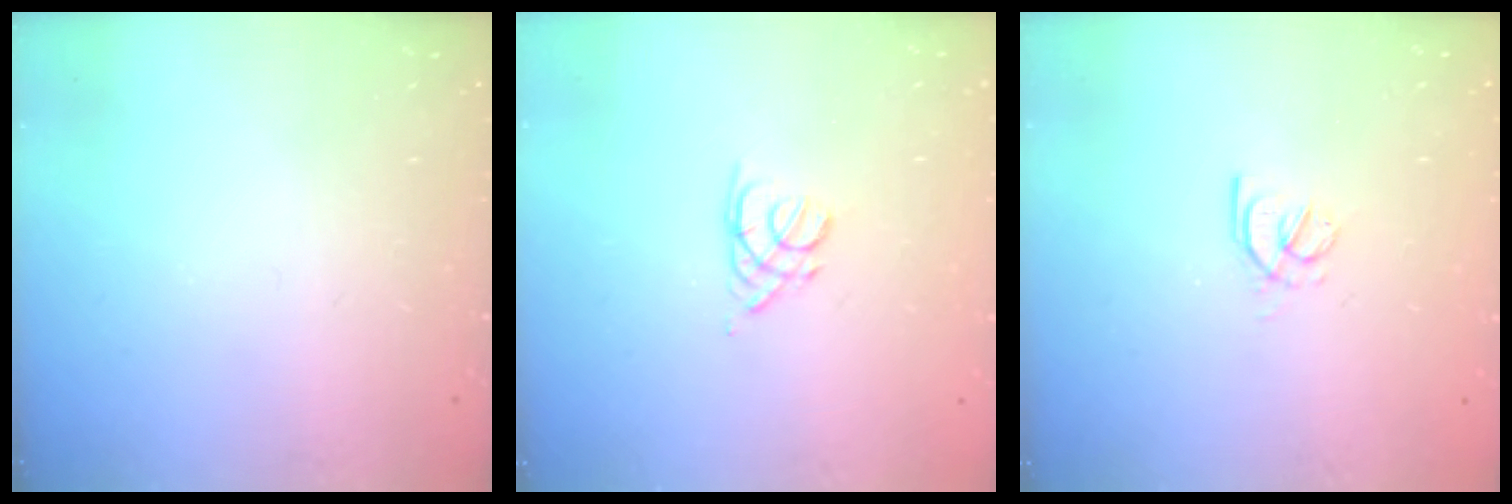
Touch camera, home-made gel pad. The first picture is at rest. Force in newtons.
{"total": 2.2, "press": 2.2, "slide": 0.4}
{"total": 3.2, "press": 3.2, "slide": 0.7}